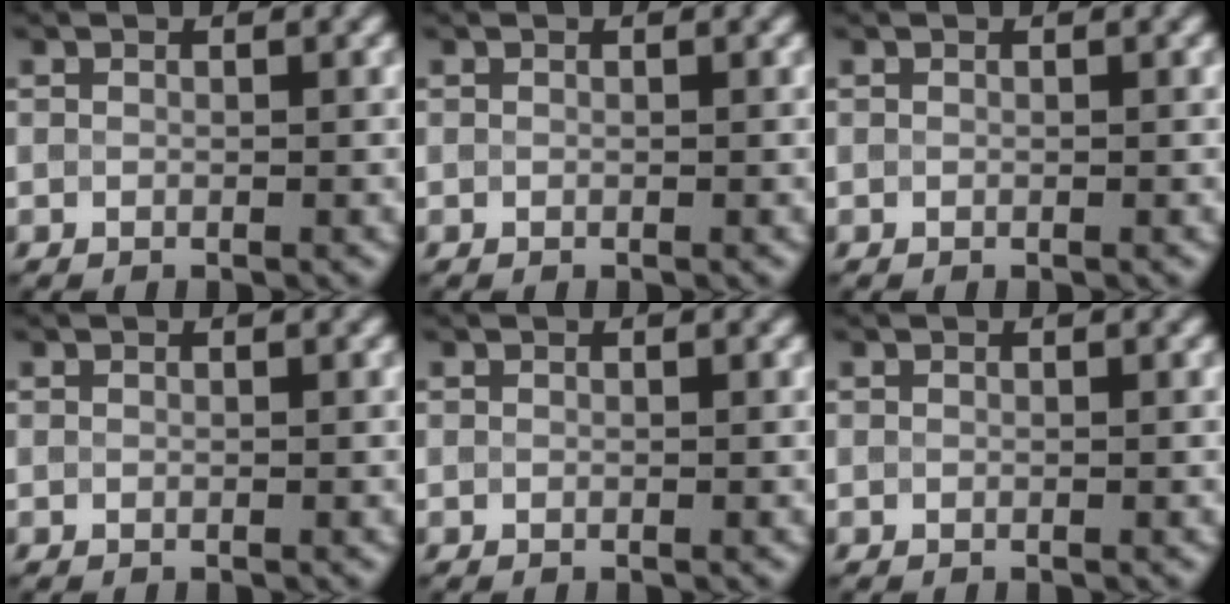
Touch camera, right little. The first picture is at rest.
{"total": 0.0}
{"total": 0.0}
{"total": 0.0}
{"total": 0.0}
{"total": 0.0}